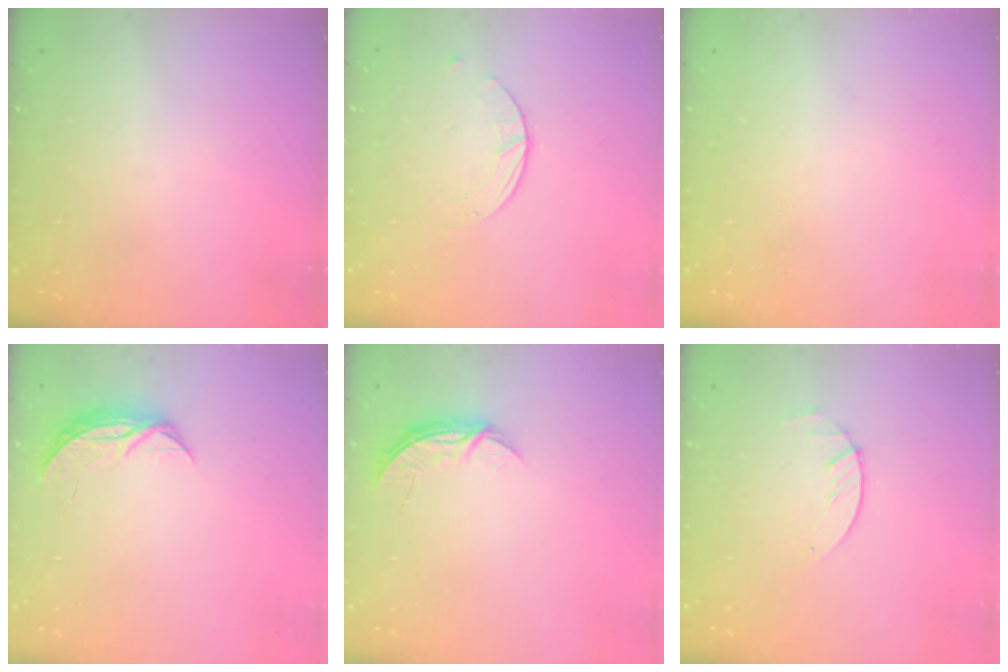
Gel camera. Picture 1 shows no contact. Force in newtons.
{"total": 2.0, "press": 2.0, "slide": 0.3}
{"total": 0.0}
{"total": 5.8, "press": 5.8, "slide": 0.6}
{"total": 5.4, "press": 5.4, "slide": 0.6}
{"total": 1.8, "press": 1.8, "slide": 0.2}